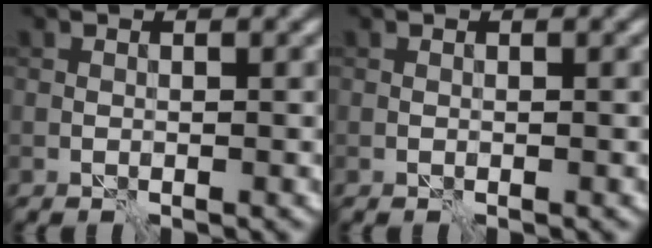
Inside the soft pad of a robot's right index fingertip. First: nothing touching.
{"total": 0.0}